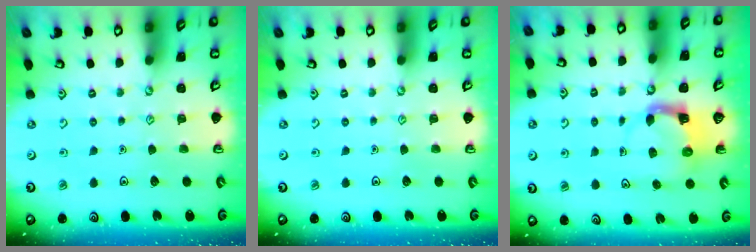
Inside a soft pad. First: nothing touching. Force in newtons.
{"total": 0.0}
{"total": 3.7, "press": 3.7, "slide": 0.6}